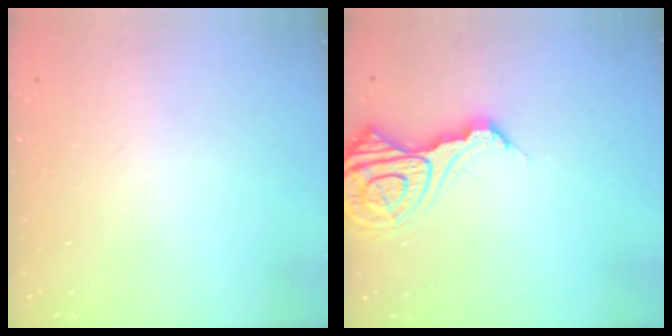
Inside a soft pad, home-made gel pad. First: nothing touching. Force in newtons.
{"total": 13.8, "press": 13.7, "slide": 1.5}